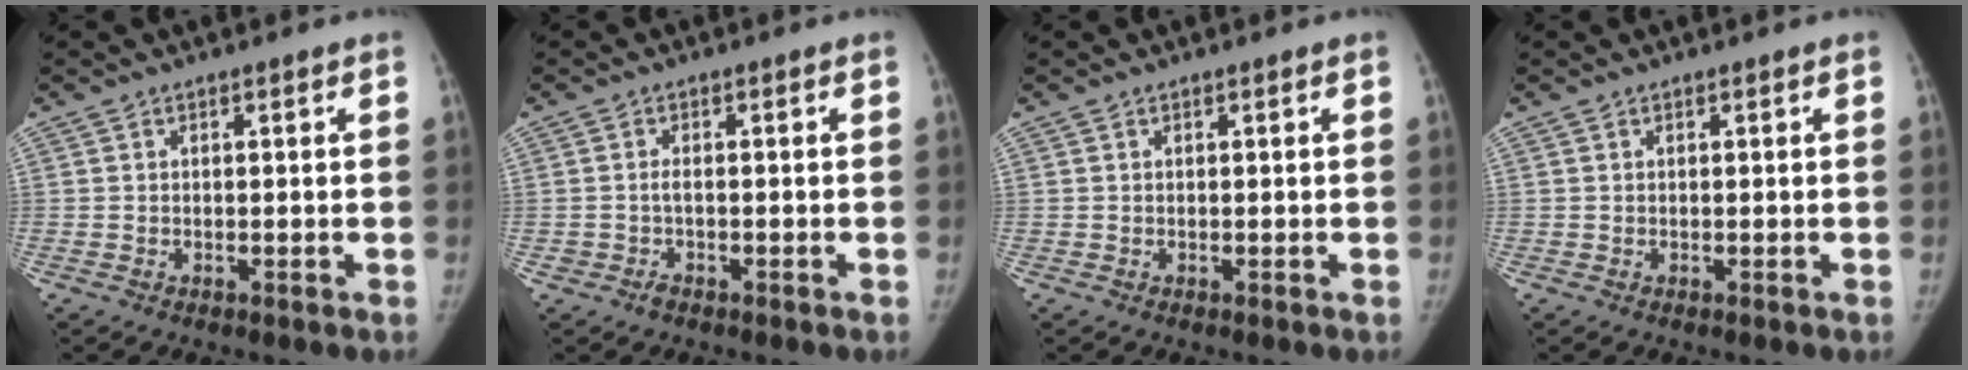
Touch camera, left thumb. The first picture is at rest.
{"total": 1.3, "force": [-0.7, 0.8, 0.8], "torque": [-0.014, 0.005, -0.012]}
{"total": 0.0}
{"total": 0.0}